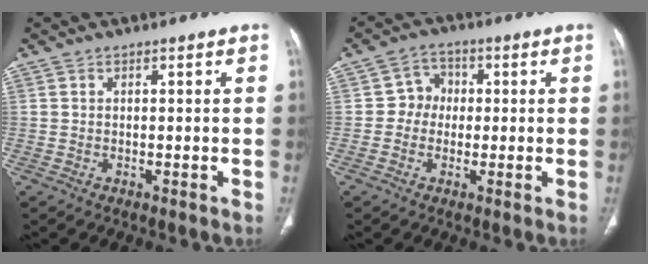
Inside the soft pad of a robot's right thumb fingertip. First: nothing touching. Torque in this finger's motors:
{"motor_torque": [-0.10, 0.11, 0.03, -0.03, 0.07]}